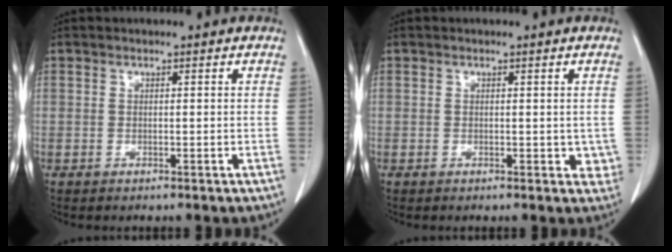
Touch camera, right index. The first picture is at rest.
{"total": 2.6, "force": [-0.5, 1.6, 2.0], "torque": [-0.007, 0.003, -0.008]}